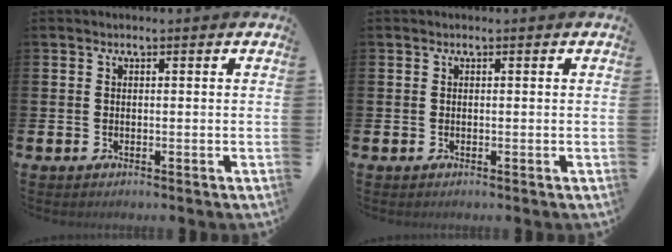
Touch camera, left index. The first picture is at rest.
{"total": 0.0}